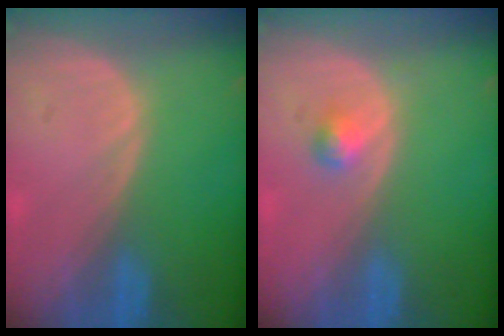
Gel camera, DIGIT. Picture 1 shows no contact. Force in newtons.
{"total": 1.7, "press": 1.7, "slide": 0.2}